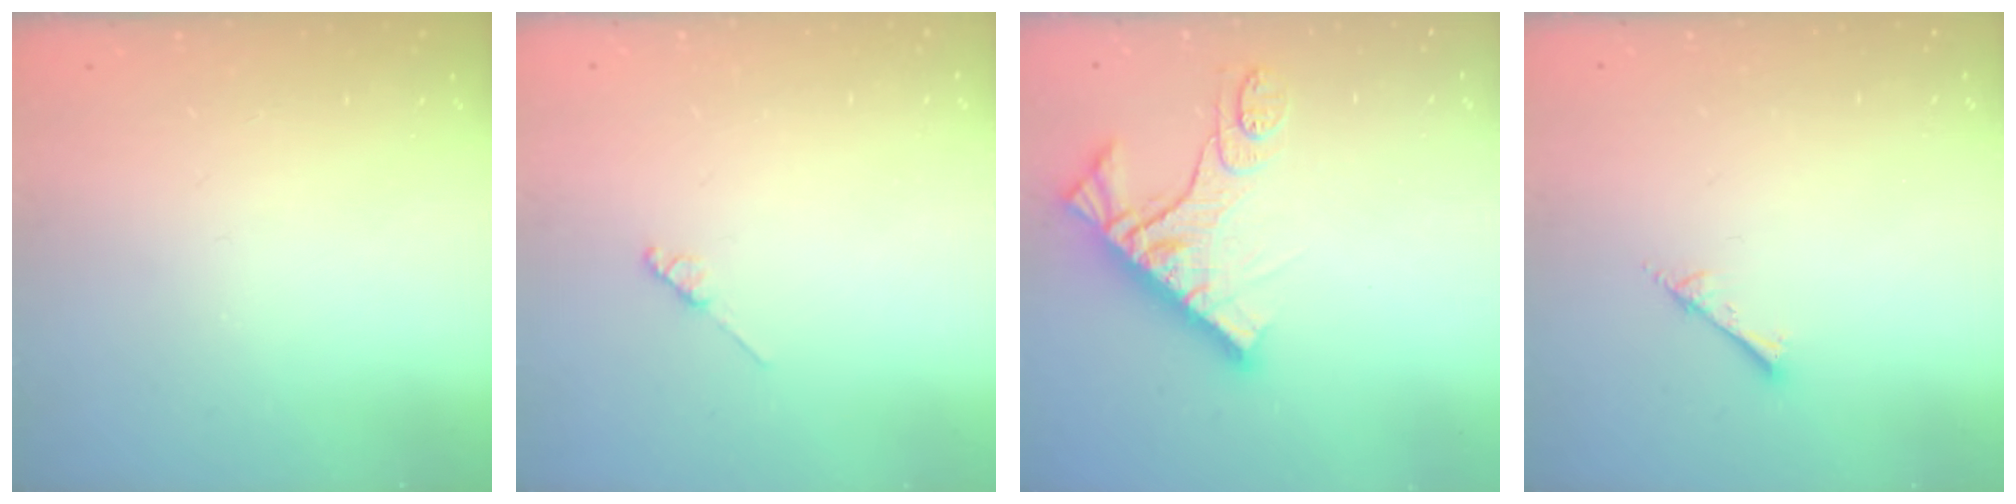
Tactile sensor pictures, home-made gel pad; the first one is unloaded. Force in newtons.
{"total": 2.0, "press": 1.9, "slide": 0.3}
{"total": 13.6, "press": 13.5, "slide": 1.5}
{"total": 2.4, "press": 2.4, "slide": 0.2}